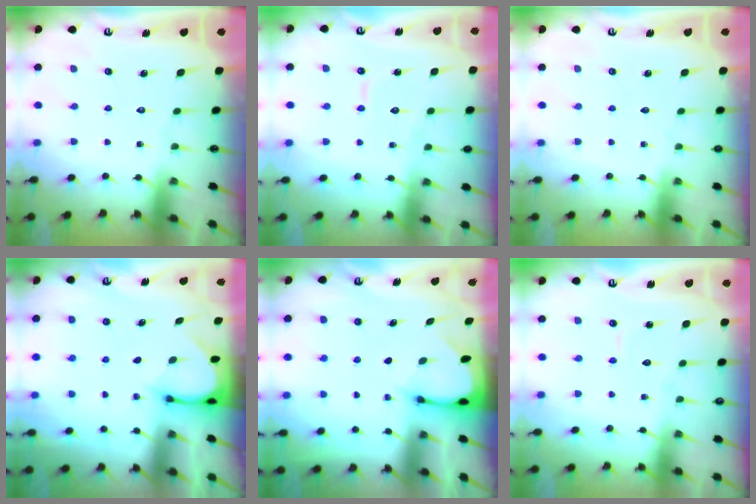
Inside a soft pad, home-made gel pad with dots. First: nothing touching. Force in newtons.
{"total": 4.8, "press": 4.7, "slide": 0.3}
{"total": 0.0}
{"total": 3.2, "press": 3.1, "slide": 0.4}
{"total": 2.7, "press": 2.7, "slide": 0.3}
{"total": 3.0, "press": 3.0, "slide": 0.3}